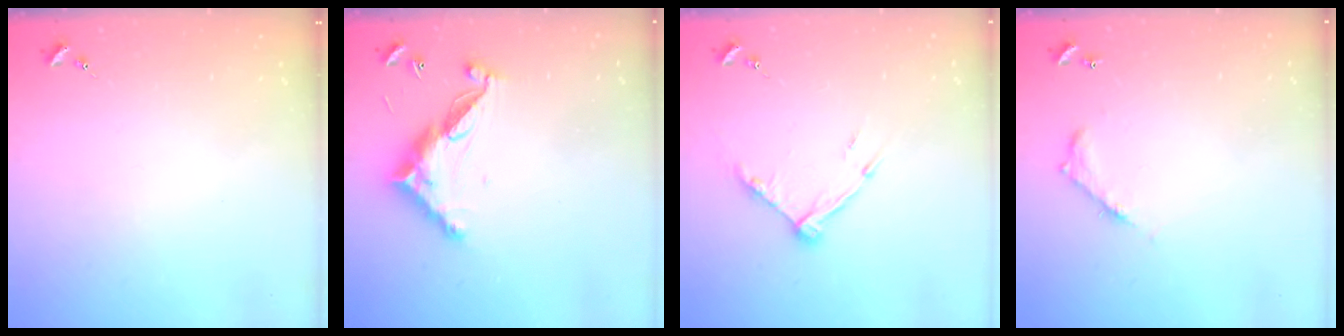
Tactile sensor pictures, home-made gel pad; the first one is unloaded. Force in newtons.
{"total": 12.8, "press": 12.8, "slide": 0.4}
{"total": 10.4, "press": 10.4, "slide": 0.8}
{"total": 7.1, "press": 7.1, "slide": 0.5}